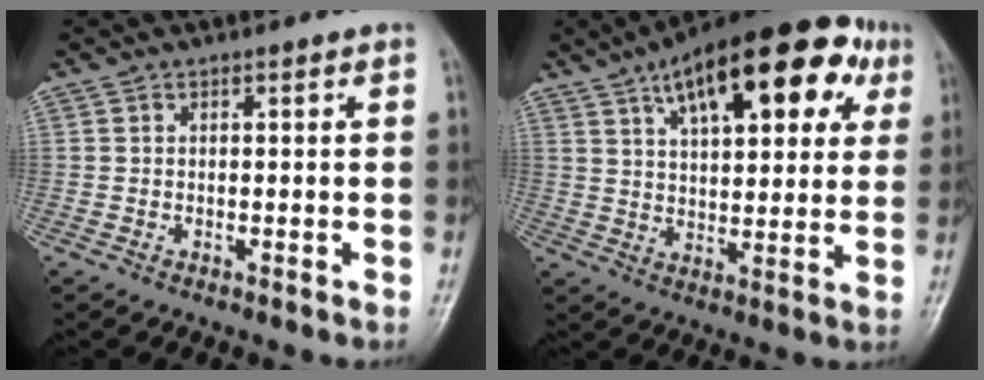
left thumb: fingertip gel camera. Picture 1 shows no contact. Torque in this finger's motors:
{"motor_torque": [1.33, 1.31, 1.65, -1.12, 0.19]}